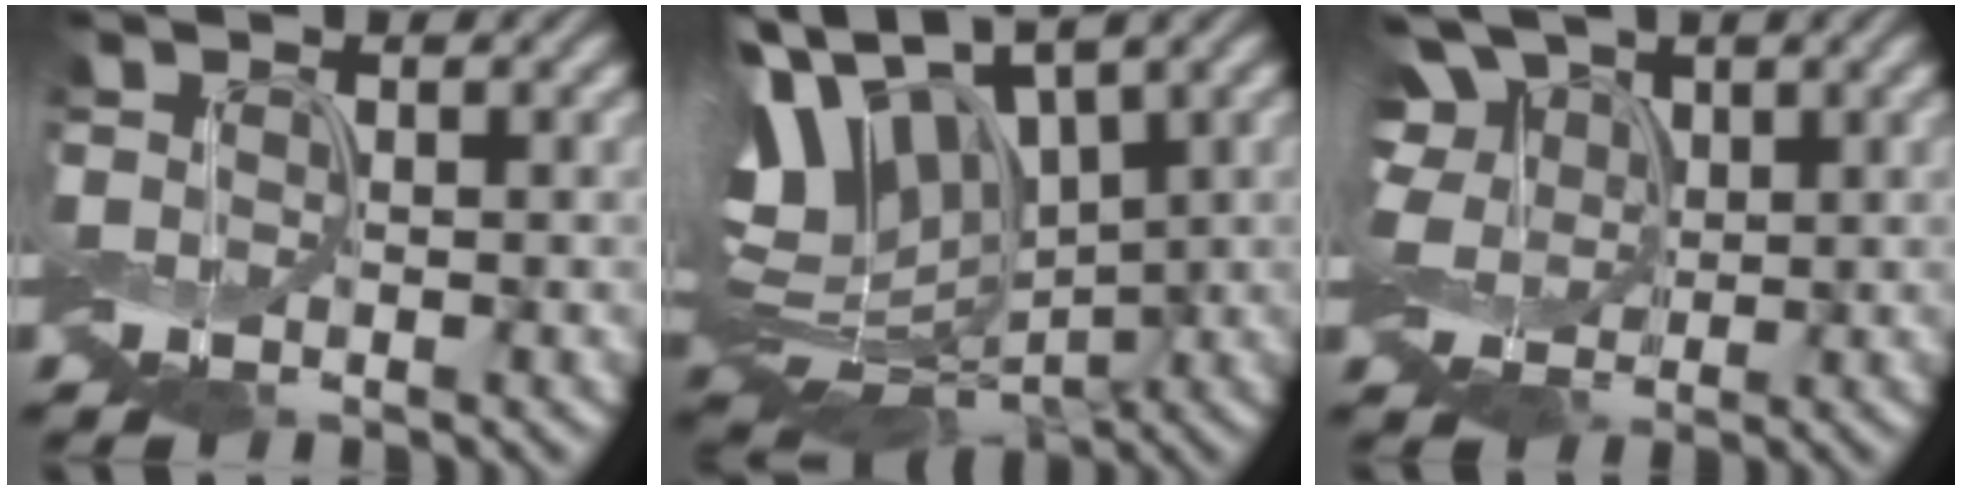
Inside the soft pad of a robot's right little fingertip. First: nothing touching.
{"total": 11.3, "force": [2.5, 7.2, 8.3], "torque": [-0.180, 0.010, 0.045]}
{"total": 7.8, "force": [2.2, 5.8, 4.7], "torque": [-0.113, 0.016, 0.026]}